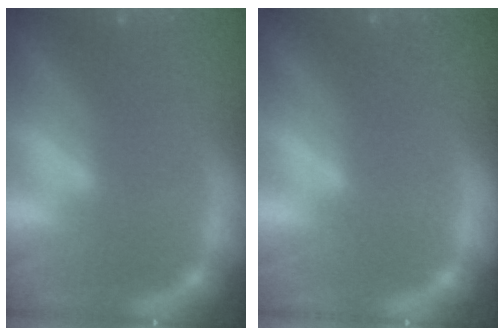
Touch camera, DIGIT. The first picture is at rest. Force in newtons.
{"total": 0.0}